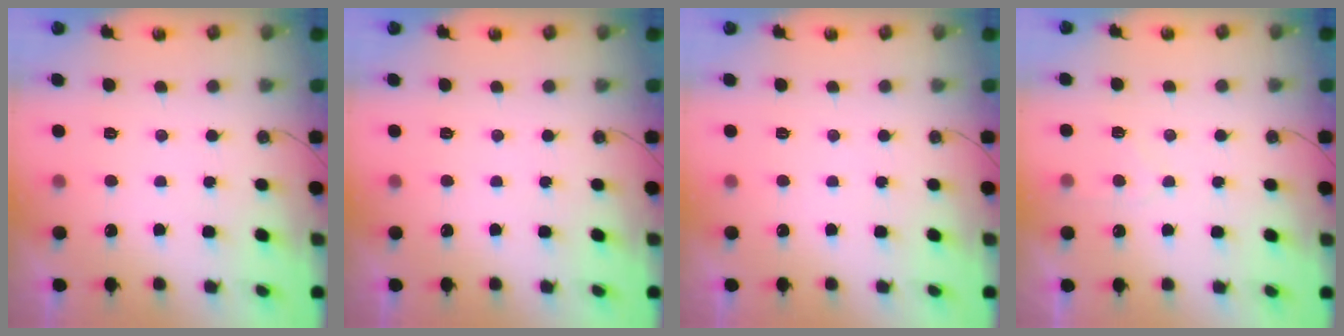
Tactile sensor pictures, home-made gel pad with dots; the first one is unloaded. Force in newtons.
{"total": 0.0}
{"total": 0.0}
{"total": 4.7, "press": 4.7, "slide": 0.6}